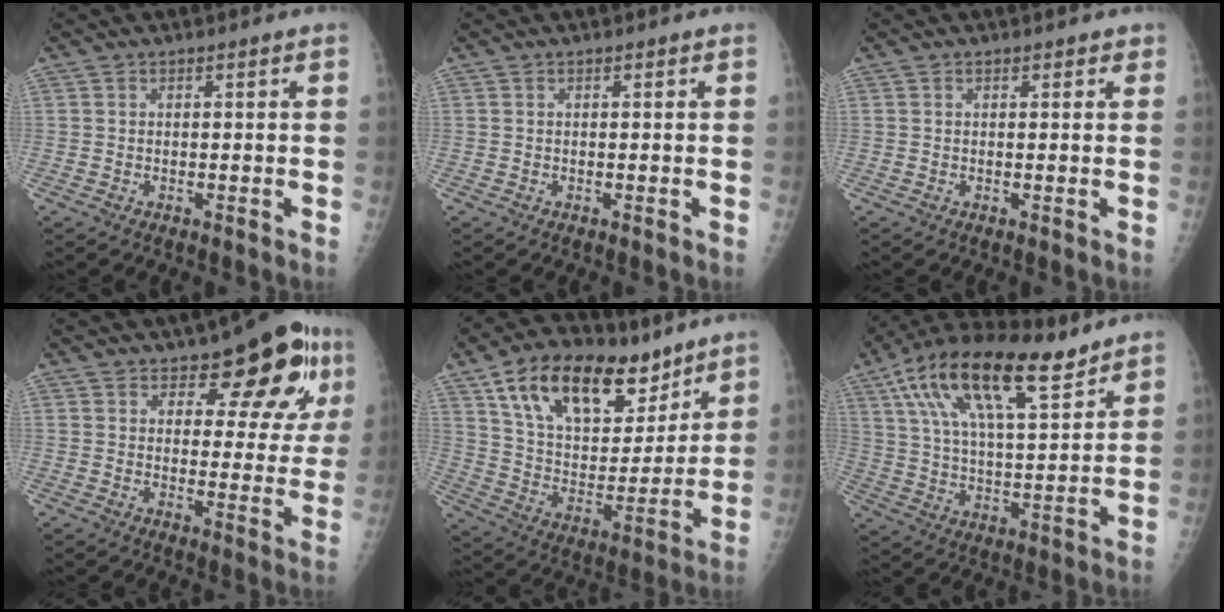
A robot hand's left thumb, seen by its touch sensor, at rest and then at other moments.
{"total": 0.0}
{"total": 0.8, "force": [0.6, 0.5, 0.2], "torque": [0.009, -0.002, 0.003]}
{"total": 13.0, "force": [7.3, 6.1, 8.9], "torque": [-0.066, -0.032, 0.093]}
{"total": 23.4, "force": [14.3, 12.3, 13.8], "torque": [-0.191, -0.043, 0.251]}
{"total": 20.4, "force": [12.0, 7.5, 14.7], "torque": [-0.248, -0.023, 0.213]}